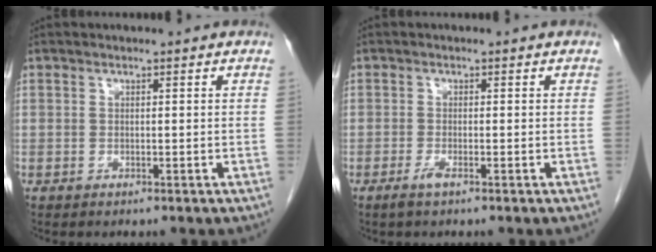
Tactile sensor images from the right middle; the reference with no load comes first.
{"total": 1.4, "force": [-0.9, 0.0, 1.0], "torque": [-0.026, -0.003, -0.020]}